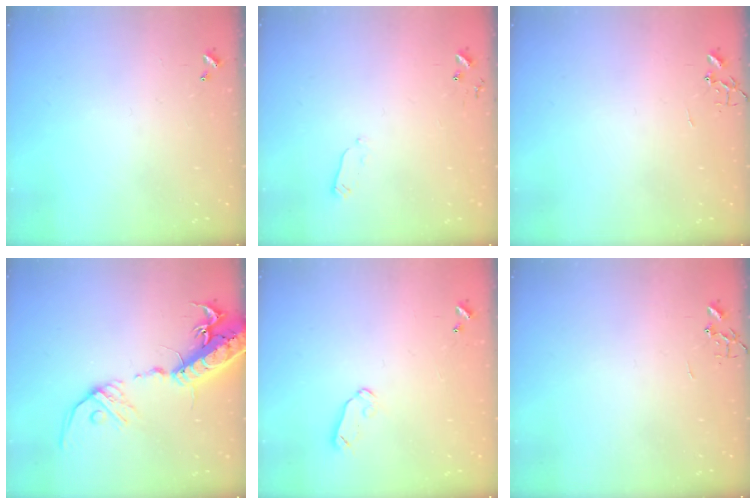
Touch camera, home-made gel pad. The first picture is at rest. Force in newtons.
{"total": 3.5, "press": 3.4, "slide": 0.9}
{"total": 0.0}
{"total": 22.8, "press": 22.5, "slide": 3.8}
{"total": 6.4, "press": 6.3, "slide": 1.0}
{"total": 0.0}